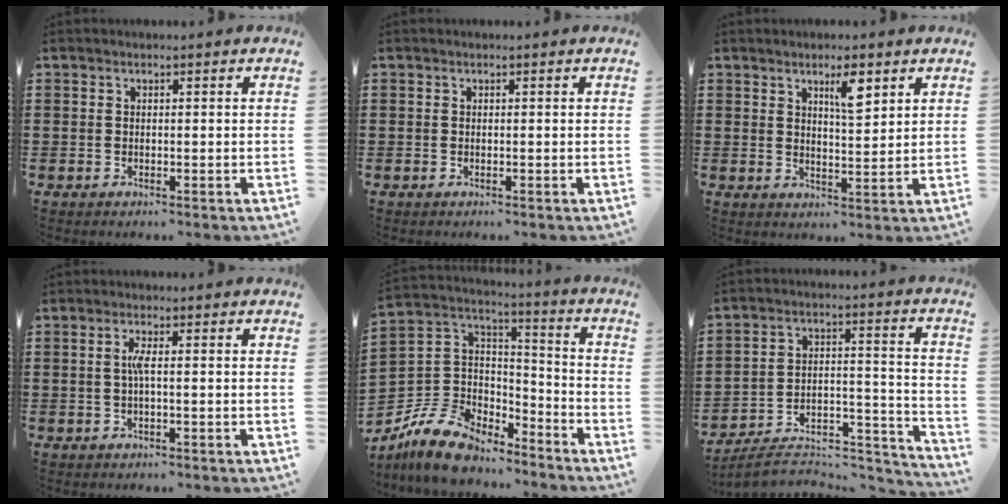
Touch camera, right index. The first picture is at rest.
{"total": 0.0}
{"total": 4.8, "force": [2.7, 1.2, 3.7], "torque": [-0.056, -0.002, 0.041]}
{"total": 2.3, "force": [-0.1, 0.1, 2.2], "torque": [-0.053, -0.004, -0.007]}
{"total": 10.4, "force": [-8.5, 5.0, 3.1], "torque": [-0.099, 0.019, -0.171]}
{"total": 7.5, "force": [-6.4, 2.5, 3.0], "torque": [-0.046, 0.015, -0.120]}